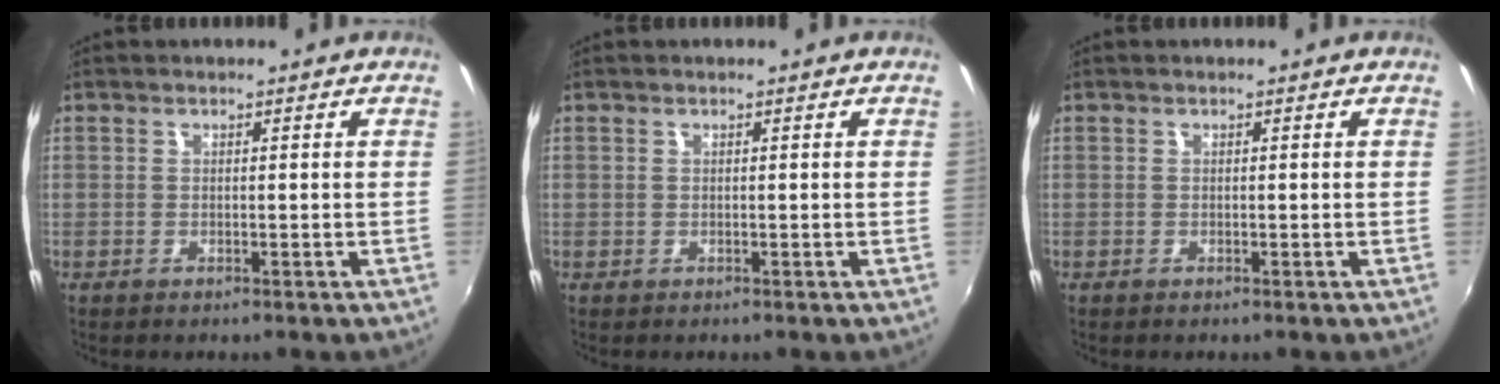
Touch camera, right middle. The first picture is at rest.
{"total": 0.0}
{"total": 0.0}